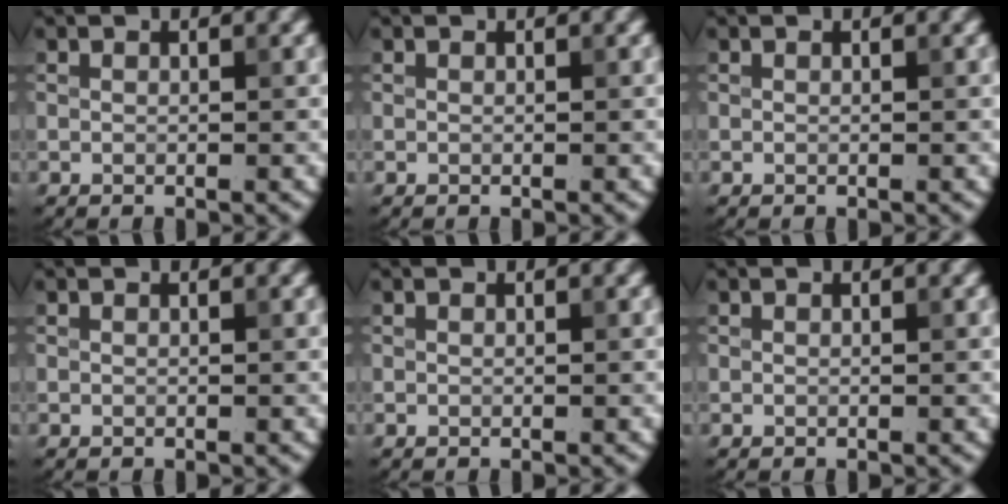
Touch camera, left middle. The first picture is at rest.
{"total": 0.0}
{"total": 0.0}
{"total": 0.0}
{"total": 0.0}
{"total": 0.0}